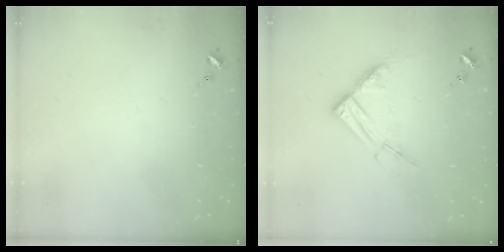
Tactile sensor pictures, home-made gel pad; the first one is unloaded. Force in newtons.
{"total": 10.3, "press": 10.2, "slide": 1.0}